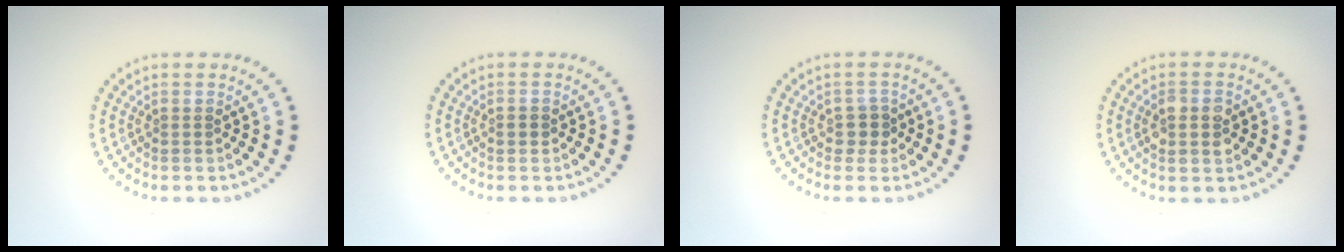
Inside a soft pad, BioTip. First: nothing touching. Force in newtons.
{"total": 1.1, "press": 1.1, "slide": 0.1}
{"total": 1.7, "press": 1.4, "slide": 1.0}
{"total": 2.7, "press": 2.7, "slide": 0.3}